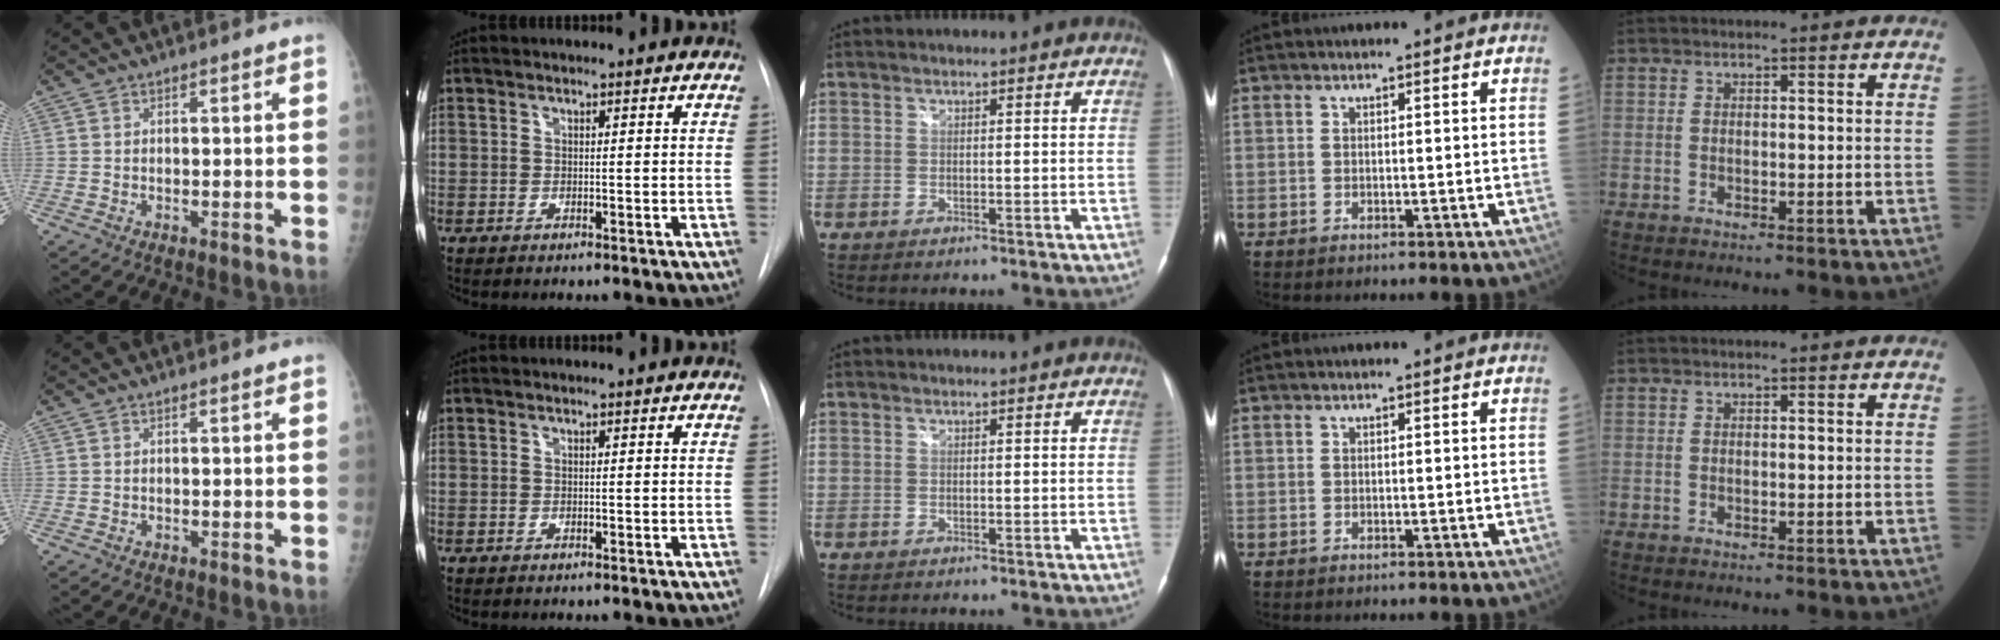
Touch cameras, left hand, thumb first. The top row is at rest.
{}